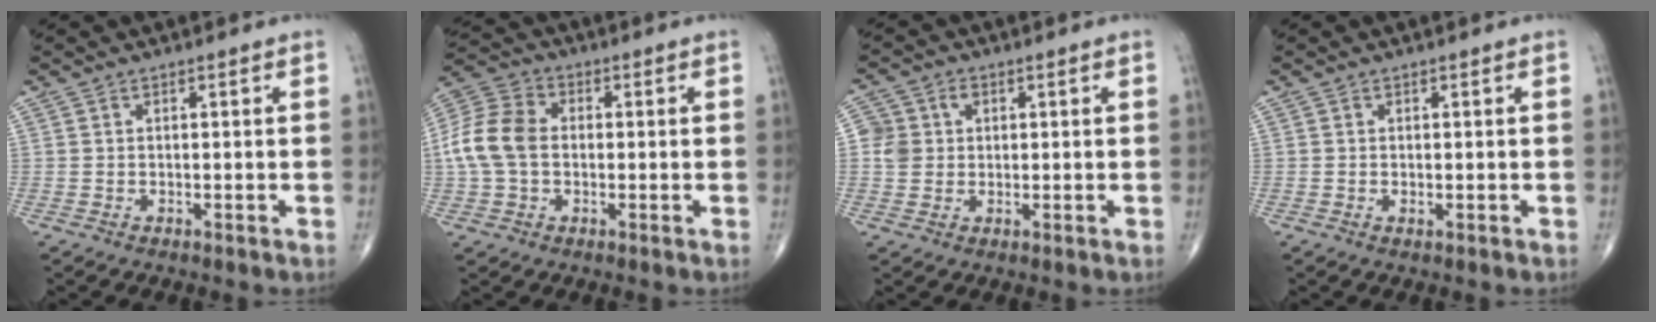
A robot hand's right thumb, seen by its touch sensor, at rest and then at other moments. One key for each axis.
{"total": 10.7, "fx": -0.1, "fy": 7.7, "fz": 7.4, "tx": -0.153, "ty": 0.028, "tz": -0.012}
{"total": 5.3, "fx": 0.8, "fy": 5.0, "fz": 1.7, "tx": -0.013, "ty": 0.008, "tz": 0.011}
{"total": 0.6, "fx": -0.1, "fy": 0.3, "fz": 0.5, "tx": -0.011, "ty": -0.002, "tz": -0.001}